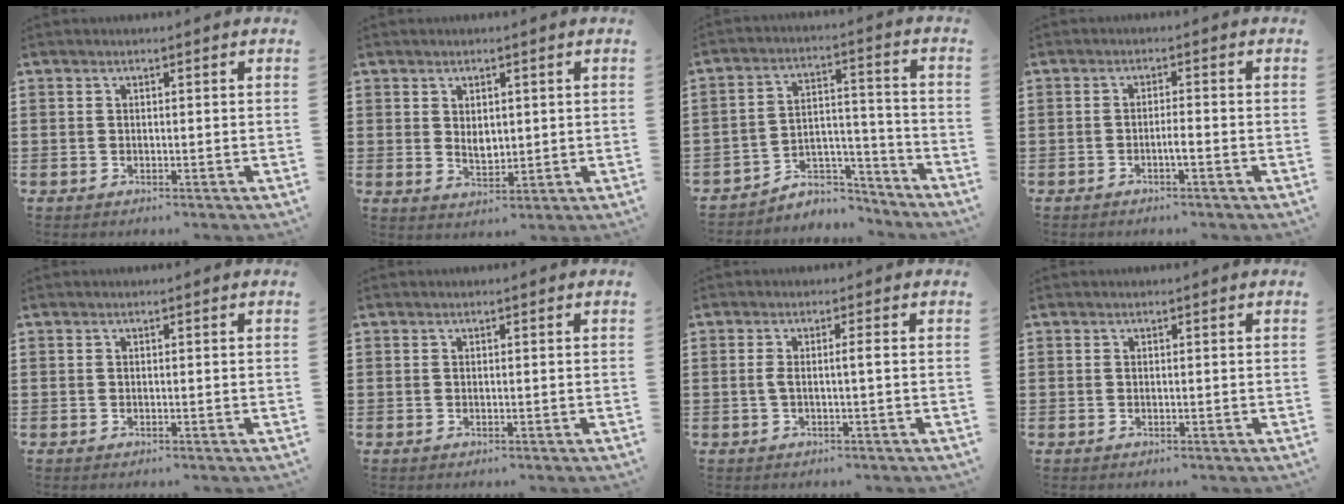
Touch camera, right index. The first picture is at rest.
{"total": 2.7, "force": [0.6, 1.7, 2.0], "torque": [-0.035, 0.003, 0.008]}
{"total": 5.3, "force": [-4.4, 2.6, 1.4], "torque": [-0.028, 0.015, -0.087]}
{"total": 1.9, "force": [-1.1, -0.1, 1.5], "torque": [-0.026, -0.004, -0.020]}
{"total": 0.0}
{"total": 0.0}
{"total": 2.2, "force": [-0.3, 0.0, 2.2], "torque": [-0.043, -0.001, -0.007]}
{"total": 0.0}